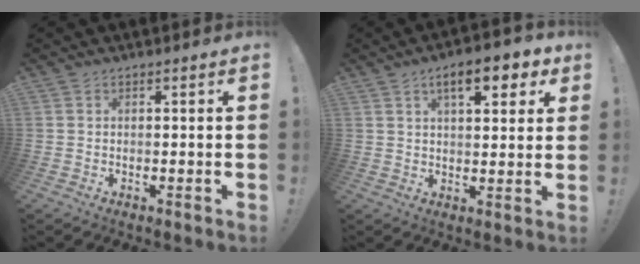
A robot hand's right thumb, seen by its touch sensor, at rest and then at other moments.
{"total": 9.8, "force": [4.7, 3.7, 7.8], "torque": [-0.105, -0.012, 0.074]}